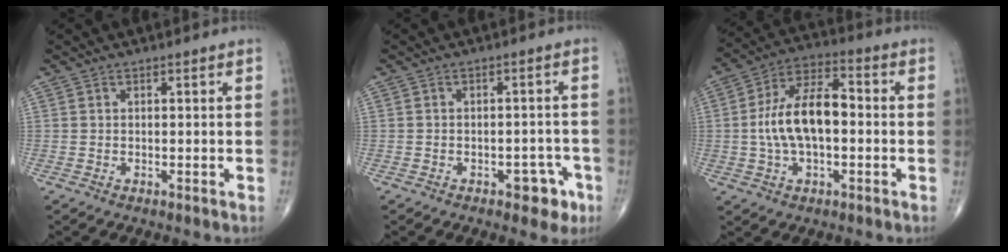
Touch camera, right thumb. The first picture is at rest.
{"total": 5.0, "force": [-2.7, 2.8, 3.1], "torque": [-0.015, 0.021, -0.032]}
{"total": 13.8, "force": [-0.6, 7.1, 11.9], "torque": [-0.217, 0.035, -0.018]}